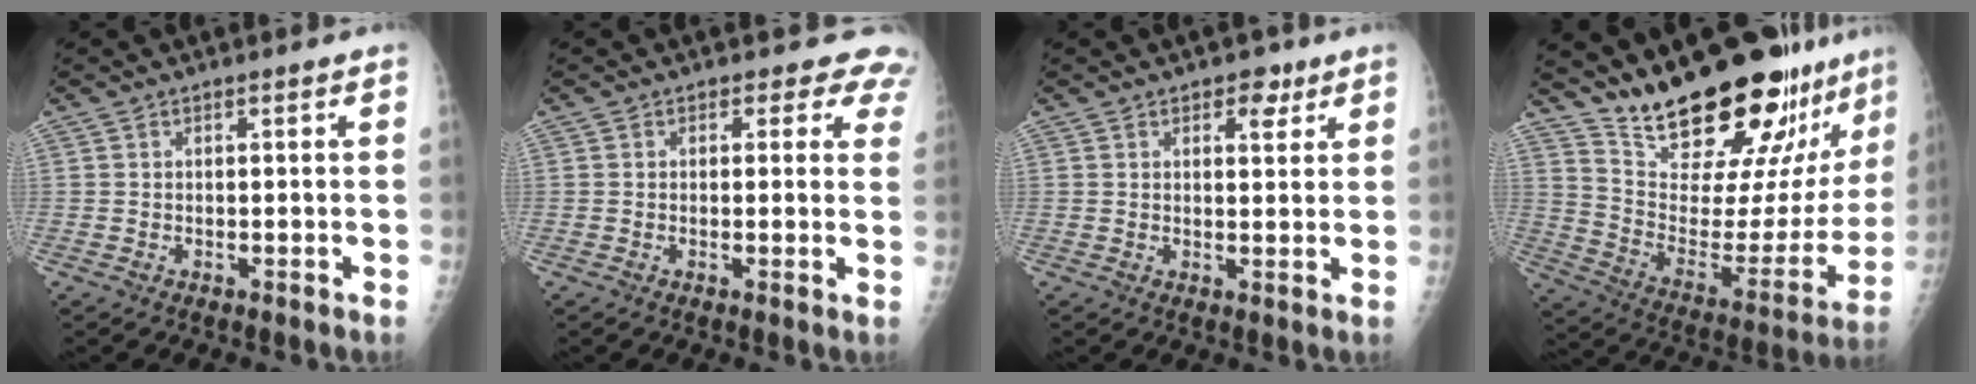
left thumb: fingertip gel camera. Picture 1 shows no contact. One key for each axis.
{"total": 5.6, "fx": 4.2, "fy": 3.4, "fz": 1.4, "tx": 0.026, "ty": -0.012, "tz": 0.023}
{"total": 4.2, "fx": 2.3, "fy": 2.5, "fz": 2.4, "tx": -0.010, "ty": -0.009, "tz": 0.027}
{"total": 28.6, "fx": 23.9, "fy": 7.1, "fz": 14.0, "tx": -0.183, "ty": -0.157, "tz": 0.348}